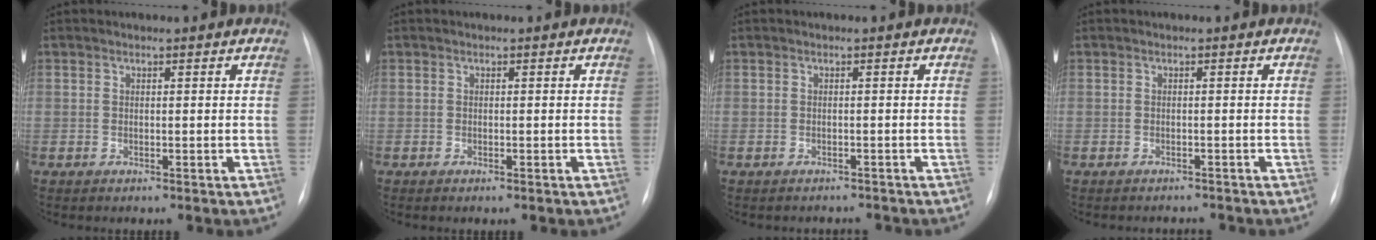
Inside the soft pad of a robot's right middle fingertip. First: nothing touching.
{"total": 0.7, "force": [-0.4, 0.1, 0.5], "torque": [-0.008, -0.003, -0.004]}
{"total": 2.7, "force": [-2.6, 0.8, -0.1], "torque": [0.005, 0.000, -0.031]}
{"total": 2.8, "force": [-2.8, 0.6, 0.1], "torque": [0.005, -0.002, -0.033]}